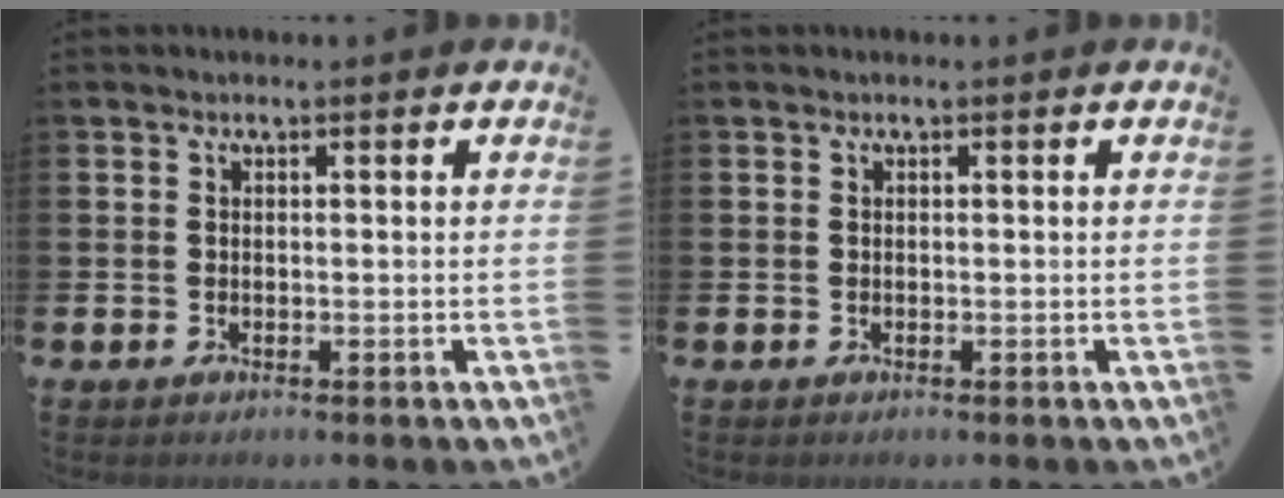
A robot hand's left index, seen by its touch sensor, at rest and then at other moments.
{"total": 0.0}